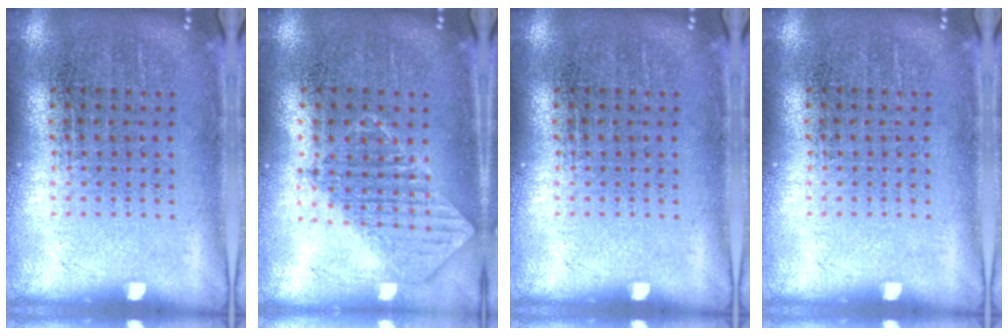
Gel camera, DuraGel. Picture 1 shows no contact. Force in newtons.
{"total": 0.9, "press": 0.9, "slide": 0.1}
{"total": 0.0}
{"total": 0.0}